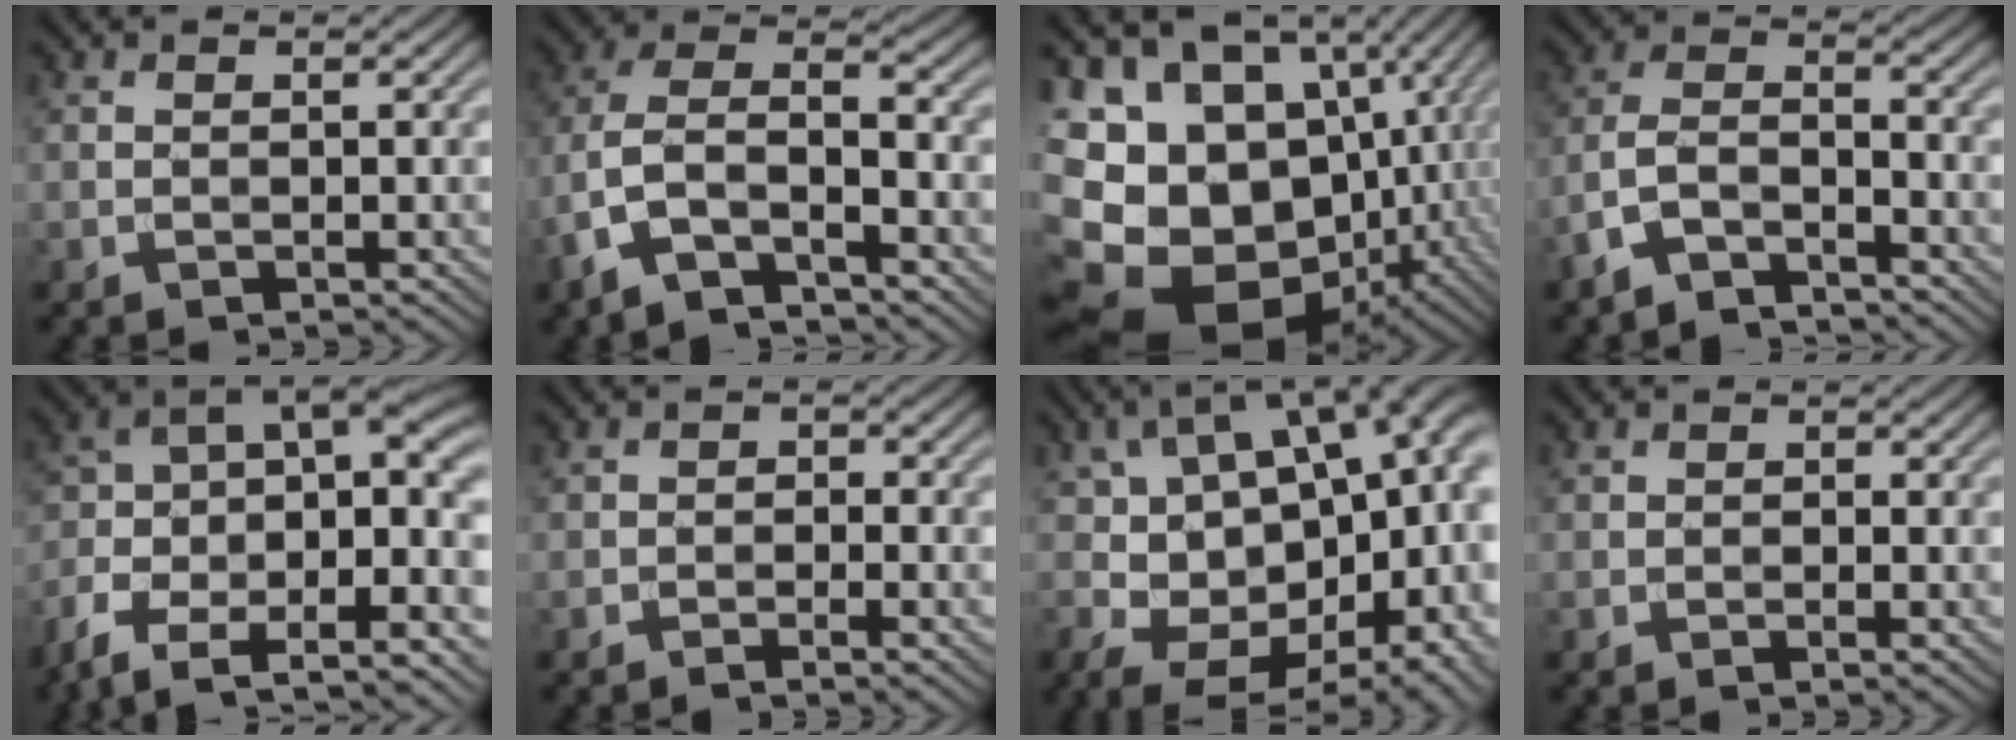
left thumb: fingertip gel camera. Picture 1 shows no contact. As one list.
[{"total": 9.2, "force": [-4.6, 3.9, 7.0], "torque": [-0.149, 0.008, -0.100]}, {"total": 20.8, "force": [-3.5, 16.8, 11.7], "torque": [-0.236, -0.018, -0.051]}, {"total": 6.1, "force": [-4.6, 2.1, 3.5], "torque": [-0.073, 0.002, -0.102]}, {"total": 13.7, "force": [-5.7, 8.2, 9.4], "torque": [-0.201, -0.010, -0.104]}, {"total": 2.3, "force": [-1.4, 0.7, 1.7], "torque": [-0.026, 0.002, -0.029]}, {"total": 20.9, "force": [0.5, 13.2, 16.2], "torque": [-0.245, -0.039, 0.067]}, {"total": 1.0, "force": [-0.5, 0.5, 0.8], "torque": [-0.011, -0.001, -0.009]}]